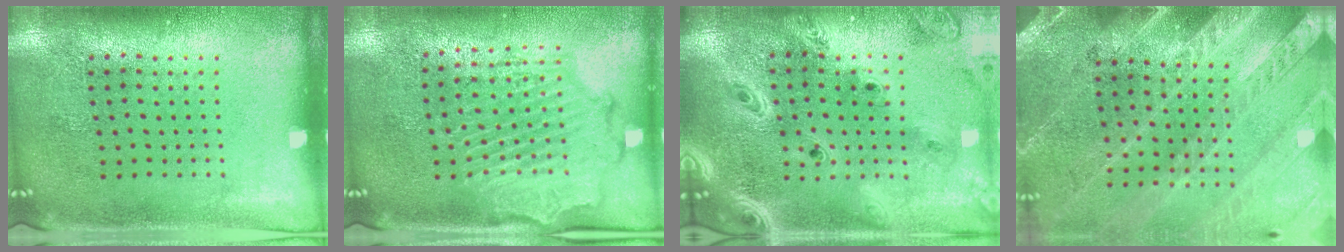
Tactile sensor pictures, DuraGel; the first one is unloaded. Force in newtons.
{"total": 2.1, "press": 2.1, "slide": 0.5}
{"total": 3.3, "press": 2.7, "slide": 2.0}
{"total": 2.9, "press": 2.7, "slide": 1.1}